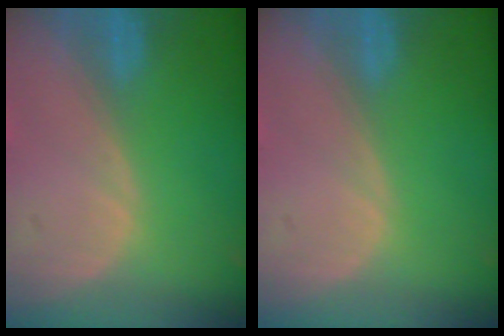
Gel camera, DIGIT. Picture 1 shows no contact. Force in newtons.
{"total": 0.0}